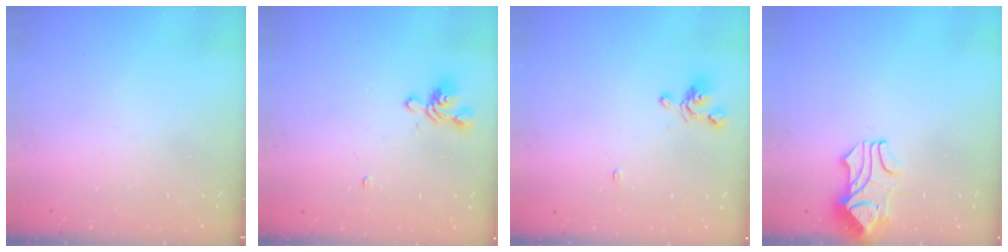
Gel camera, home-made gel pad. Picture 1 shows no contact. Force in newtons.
{"total": 1.5, "press": 1.1, "slide": 1.0}
{"total": 3.8, "press": 3.7, "slide": 0.8}
{"total": 1.8, "press": 1.3, "slide": 1.1}